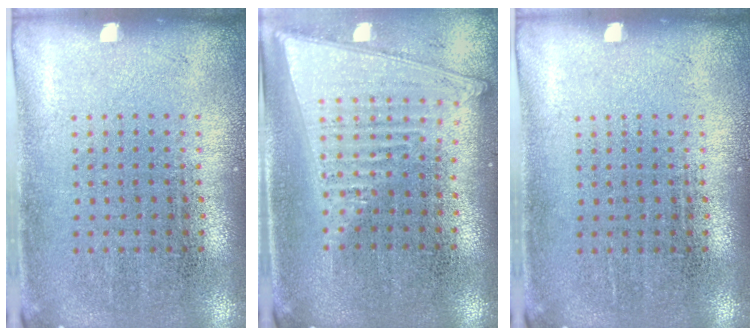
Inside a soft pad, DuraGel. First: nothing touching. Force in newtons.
{"total": 1.9, "press": 1.7, "slide": 0.9}
{"total": 0.0}